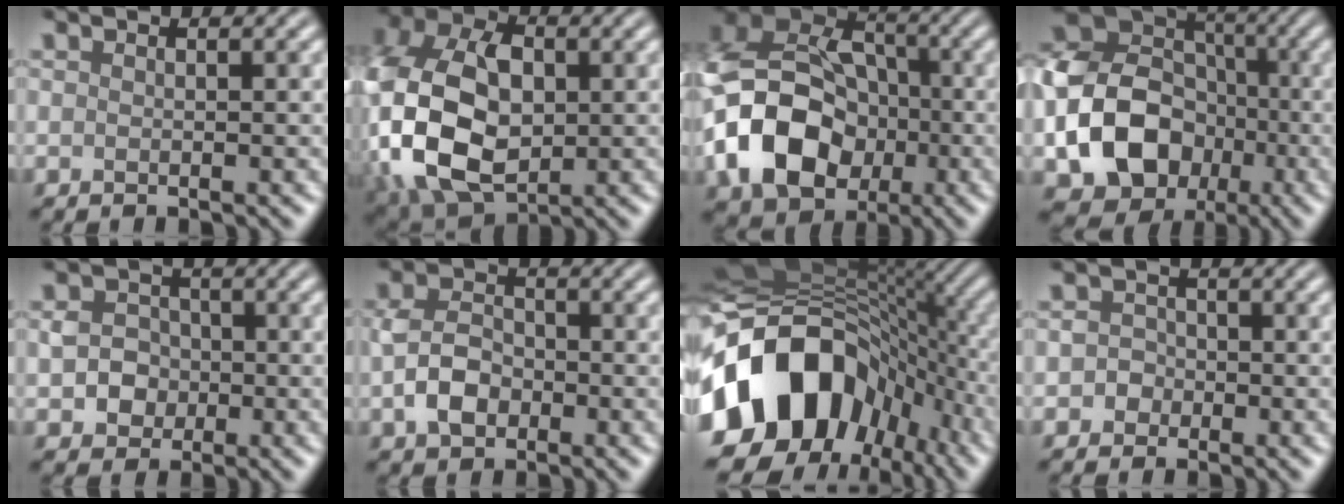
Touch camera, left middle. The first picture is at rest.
{"total": 16.0, "force": [-1.0, 11.2, 11.4], "torque": [-0.233, -0.003, -0.008]}
{"total": 12.7, "force": [-3.1, 9.7, 7.7], "torque": [-0.156, -0.002, -0.067]}
{"total": 14.4, "force": [-3.7, 11.8, 7.5], "torque": [-0.175, -0.019, -0.070]}
{"total": 2.9, "force": [-0.5, 2.6, 1.2], "torque": [-0.016, 0.004, -0.009]}
{"total": 3.9, "force": [-1.1, 2.9, 2.4], "torque": [-0.053, 0.003, -0.023]}
{"total": 15.9, "force": [-4.5, 11.8, 9.7], "torque": [-0.168, -0.017, -0.081]}
{"total": 1.4, "force": [-0.5, 1.3, 0.3], "torque": [0.014, 0.004, -0.015]}